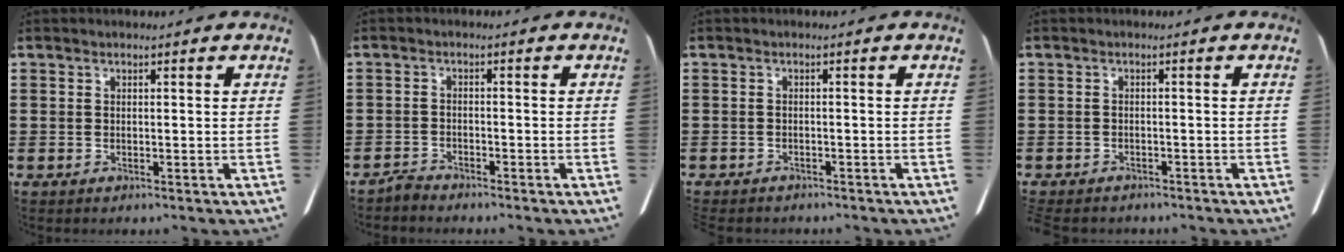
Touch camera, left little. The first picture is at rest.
{"total": 1.7, "force": [-1.7, 0.1, 0.2], "torque": [-0.010, 0.003, -0.035]}
{"total": 0.9, "force": [-0.9, 0.1, 0.1], "torque": [-0.006, -0.002, -0.017]}
{"total": 1.1, "force": [-1.0, 0.1, 0.1], "torque": [-0.007, -0.002, -0.022]}